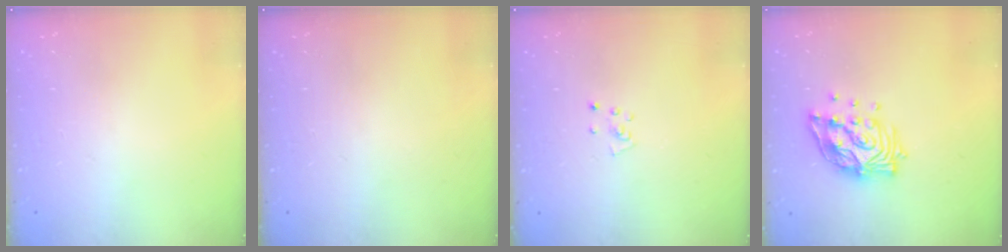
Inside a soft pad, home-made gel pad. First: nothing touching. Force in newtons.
{"total": 0.0}
{"total": 3.1, "press": 3.1, "slide": 0.3}
{"total": 13.7, "press": 13.7, "slide": 1.2}